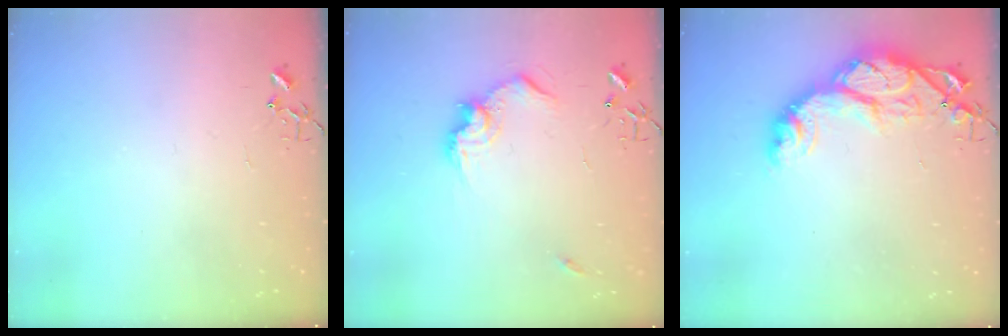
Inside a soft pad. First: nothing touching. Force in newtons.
{"total": 12.2, "press": 12.1, "slide": 0.9}
{"total": 16.0, "press": 15.9, "slide": 1.3}